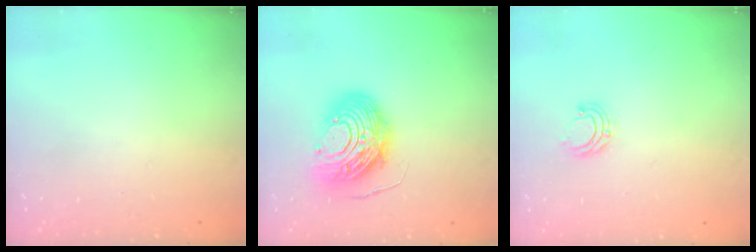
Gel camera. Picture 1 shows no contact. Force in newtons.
{"total": 13.7, "press": 13.6, "slide": 1.4}
{"total": 5.9, "press": 5.9, "slide": 0.5}